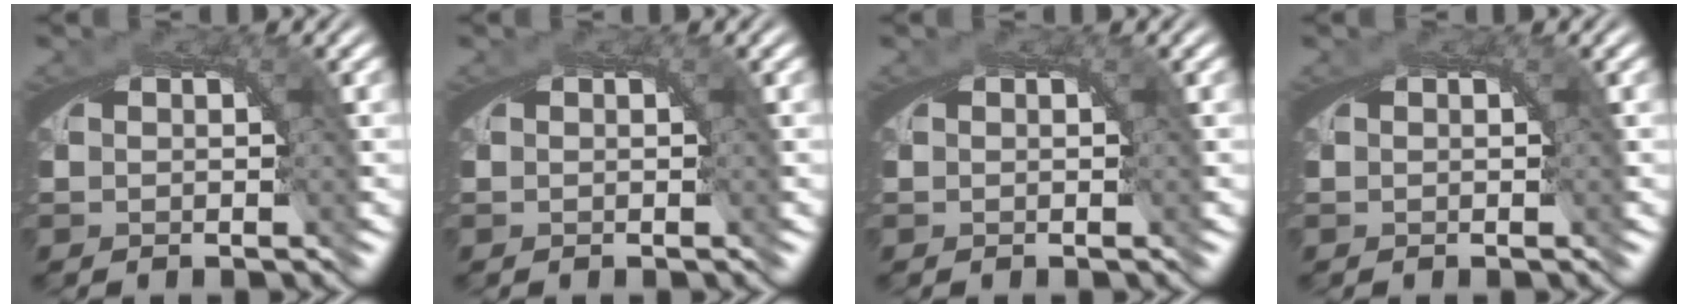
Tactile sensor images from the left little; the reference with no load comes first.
{"total": 0.0}
{"total": 0.0}
{"total": 0.0}